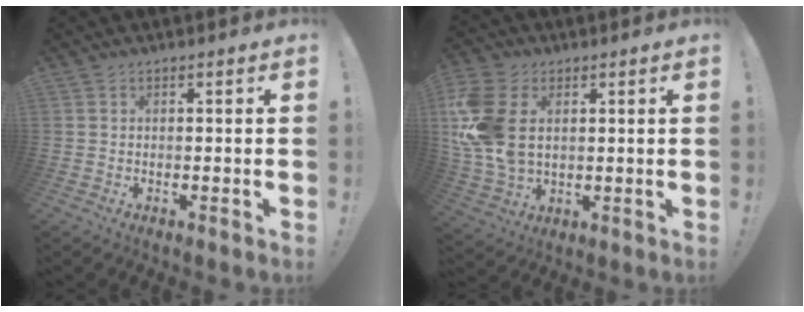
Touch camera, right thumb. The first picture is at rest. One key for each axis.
{"total": 17.0, "fx": 3.1, "fy": 11.6, "fz": 12.1, "tx": -0.252, "ty": -0.007, "tz": 0.060}